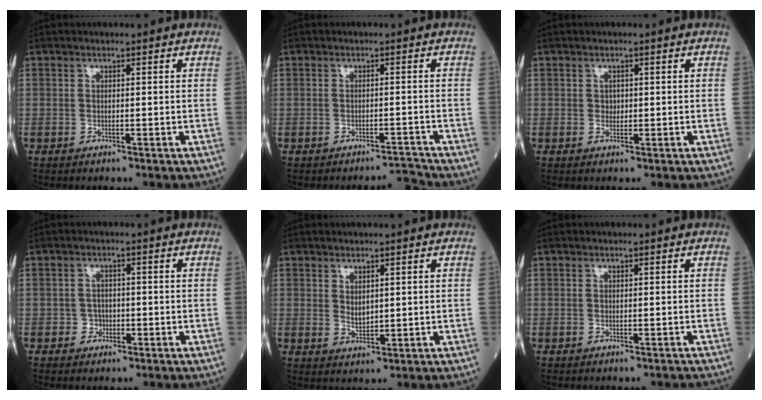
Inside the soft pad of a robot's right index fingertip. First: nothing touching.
{"total": 2.0, "force": [-1.9, -0.4, -0.4], "torque": [0.012, -0.004, -0.025]}
{"total": 0.9, "force": [0.1, 0.8, 0.4], "torque": [-0.003, 0.002, 0.002]}
{"total": 1.9, "force": [-0.8, 1.7, 0.4], "torque": [0.001, 0.010, -0.015]}
{"total": 2.1, "force": [0.8, 1.2, 1.6], "torque": [-0.030, -0.004, 0.020]}
{"total": 0.8, "force": [-0.7, 0.0, 0.1], "torque": [0.000, -0.002, -0.011]}